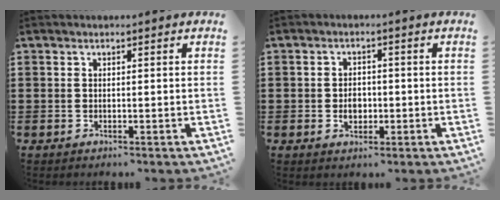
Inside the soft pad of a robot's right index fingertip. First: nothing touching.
{"total": 2.7, "force": [-0.5, 2.0, 1.8], "torque": [-0.029, 0.002, -0.013]}